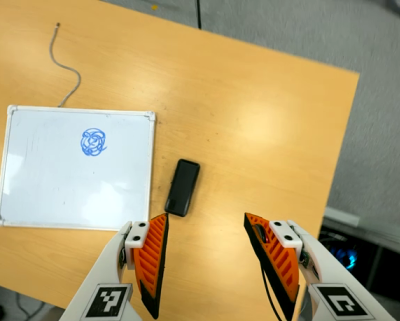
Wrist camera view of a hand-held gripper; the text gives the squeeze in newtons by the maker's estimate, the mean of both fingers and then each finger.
{"total": 0.0}